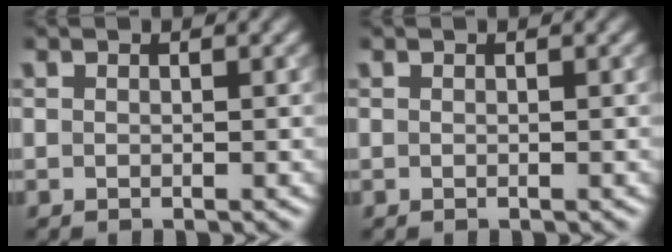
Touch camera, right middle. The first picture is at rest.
{"total": 0.0}